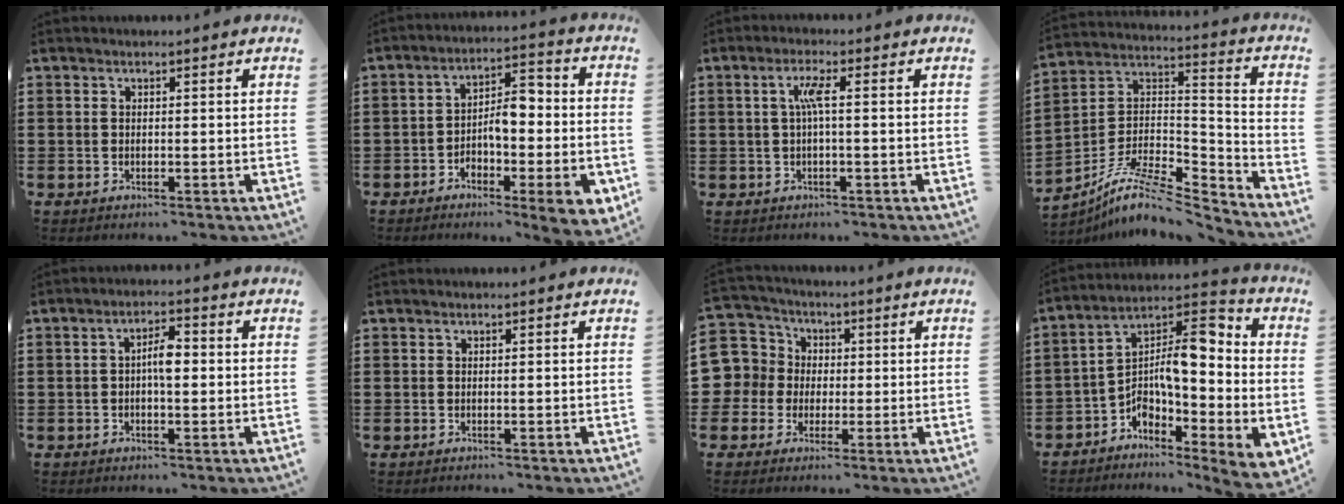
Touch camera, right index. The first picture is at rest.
{"total": 8.6, "force": [-3.0, 3.2, 7.4], "torque": [-0.120, 0.009, -0.053]}
{"total": 3.2, "force": [0.1, 0.0, 3.2], "torque": [-0.065, 0.000, -0.002]}
{"total": 9.5, "force": [-7.5, 2.6, 5.2], "torque": [-0.111, 0.004, -0.155]}
{"total": 3.8, "force": [-0.2, 1.3, 3.5], "torque": [-0.066, 0.005, -0.005]}
{"total": 0.0}
{"total": 7.0, "force": [-0.3, 6.9, 0.8], "torque": [-0.069, 0.001, -0.012]}
{"total": 9.6, "force": [-1.4, 3.9, 8.6], "torque": [-0.145, -0.023, -0.039]}